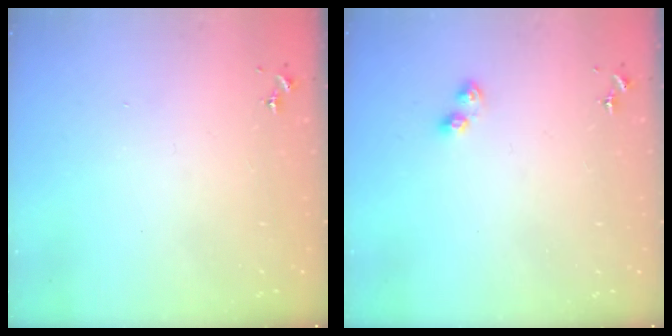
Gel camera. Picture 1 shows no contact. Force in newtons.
{"total": 4.2, "press": 4.2, "slide": 0.4}